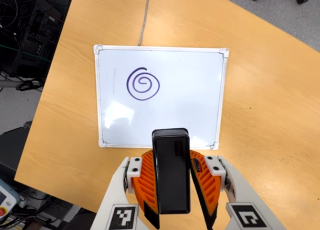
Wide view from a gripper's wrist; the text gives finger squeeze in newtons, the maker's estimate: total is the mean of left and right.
{"total": 5.7, "left": 5.3, "right": 6.1}